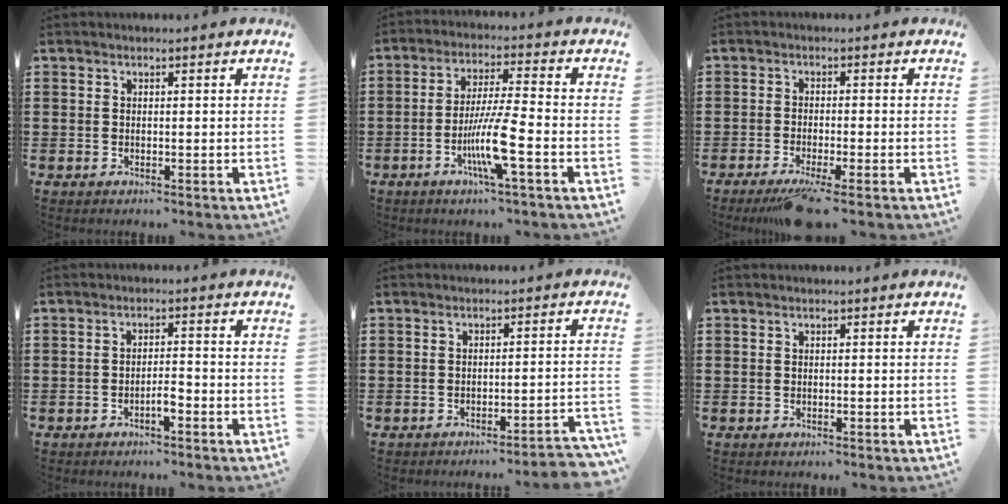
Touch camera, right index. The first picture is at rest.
{"total": 8.8, "force": [-3.4, 0.5, 8.1], "torque": [-0.157, -0.012, -0.065]}
{"total": 3.6, "force": [-2.6, -0.2, 2.5], "torque": [-0.049, -0.012, -0.045]}
{"total": 2.4, "force": [-1.4, 0.5, 1.9], "torque": [-0.034, 0.003, -0.026]}
{"total": 2.9, "force": [-2.7, -0.2, 0.8], "torque": [-0.017, -0.005, -0.058]}
{"total": 0.0}